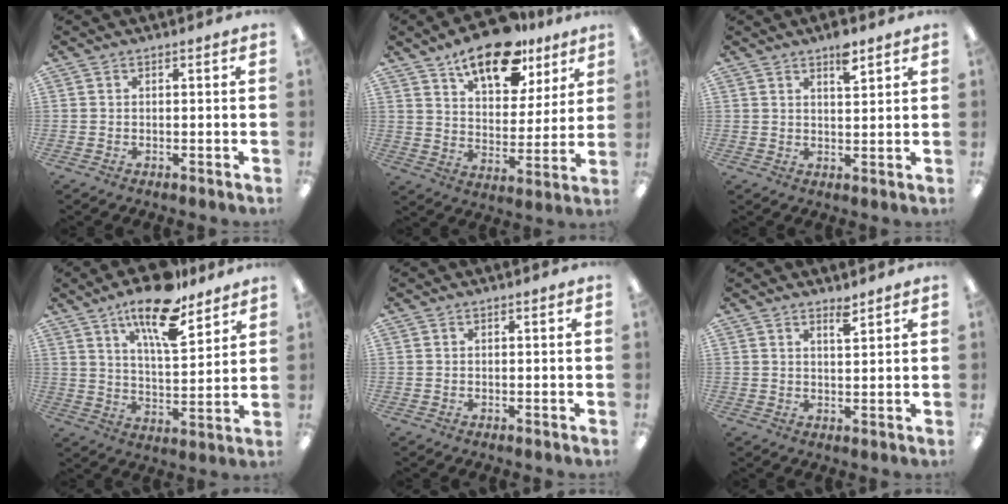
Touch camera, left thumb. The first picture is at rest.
{"total": 16.5, "force": [12.0, 7.5, 8.5], "torque": [-0.131, -0.064, 0.207]}
{"total": 5.4, "force": [3.9, 1.8, 3.4], "torque": [-0.043, -0.020, 0.062]}
{"total": 16.1, "force": [11.4, 5.3, 10.0], "torque": [-0.165, -0.056, 0.189]}
{"total": 0.0}
{"total": 2.5, "force": [2.1, 0.4, 1.4], "torque": [-0.024, -0.005, 0.036]}